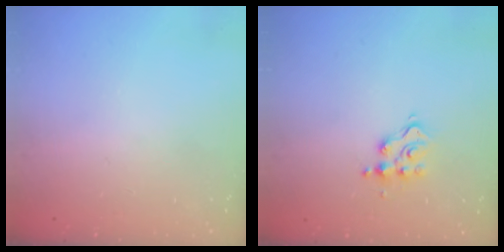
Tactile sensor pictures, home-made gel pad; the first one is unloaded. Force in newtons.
{"total": 5.7, "press": 5.7, "slide": 0.3}